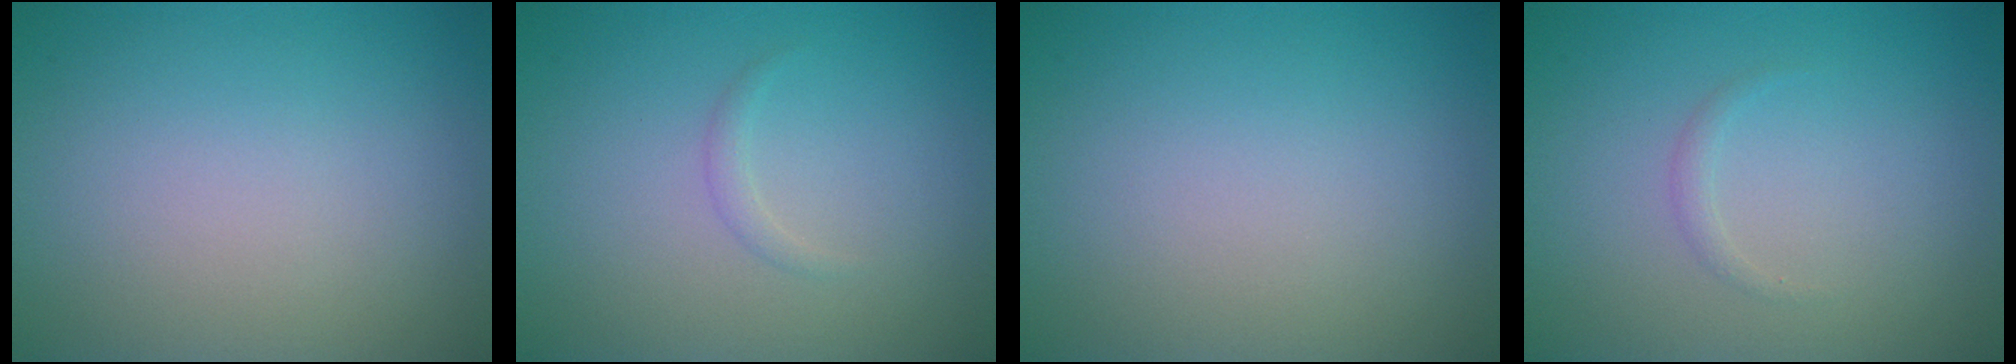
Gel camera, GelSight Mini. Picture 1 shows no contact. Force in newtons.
{"total": 0.7, "press": 0.7, "slide": 0.0}
{"total": 0.0}
{"total": 0.6, "press": 0.6, "slide": 0.0}